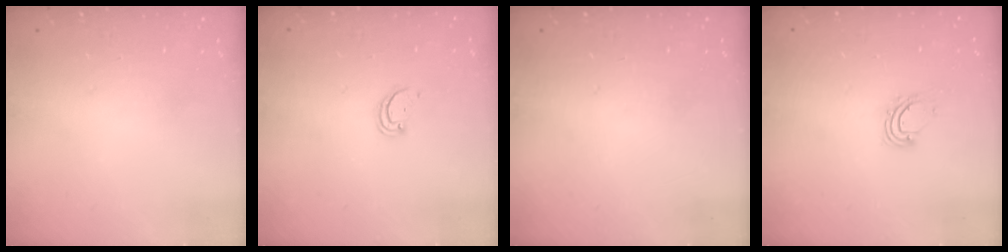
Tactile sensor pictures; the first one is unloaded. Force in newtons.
{"total": 1.5, "press": 1.5, "slide": 0.1}
{"total": 0.0}
{"total": 5.4, "press": 5.4, "slide": 0.3}